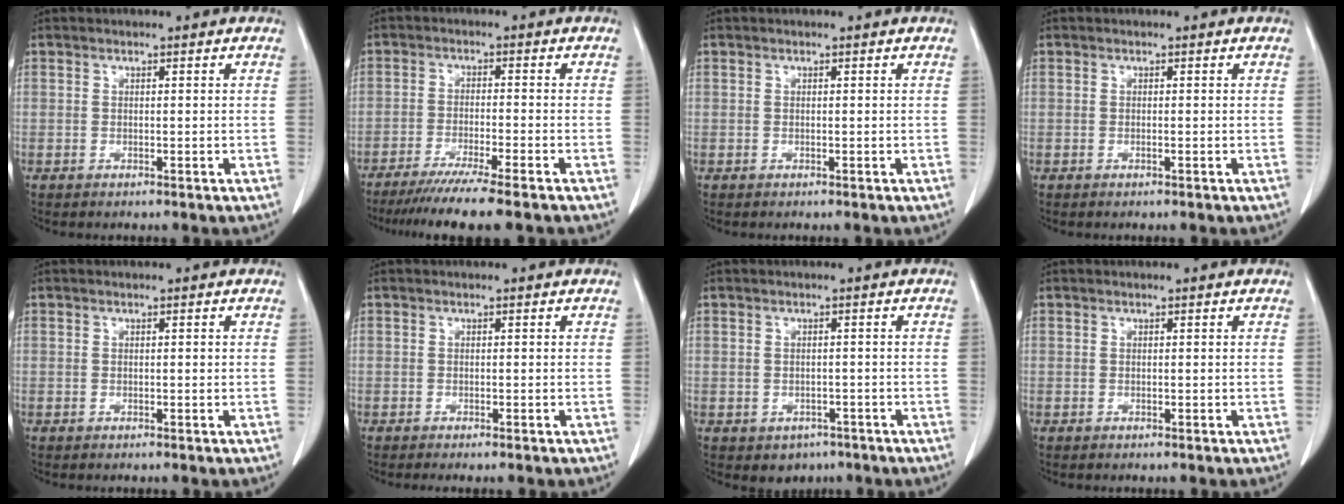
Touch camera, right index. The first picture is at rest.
{"total": 9.6, "force": [-7.9, -1.1, 5.4], "torque": [-0.073, -0.030, -0.125]}
{"total": 0.0}
{"total": 0.0}
{"total": 0.0}
{"total": 1.0, "force": [-0.9, -0.1, 0.5], "torque": [-0.009, -0.003, -0.014]}
{"total": 3.0, "force": [-1.7, 2.2, 0.8], "torque": [-0.007, 0.004, -0.016]}
{"total": 0.0}